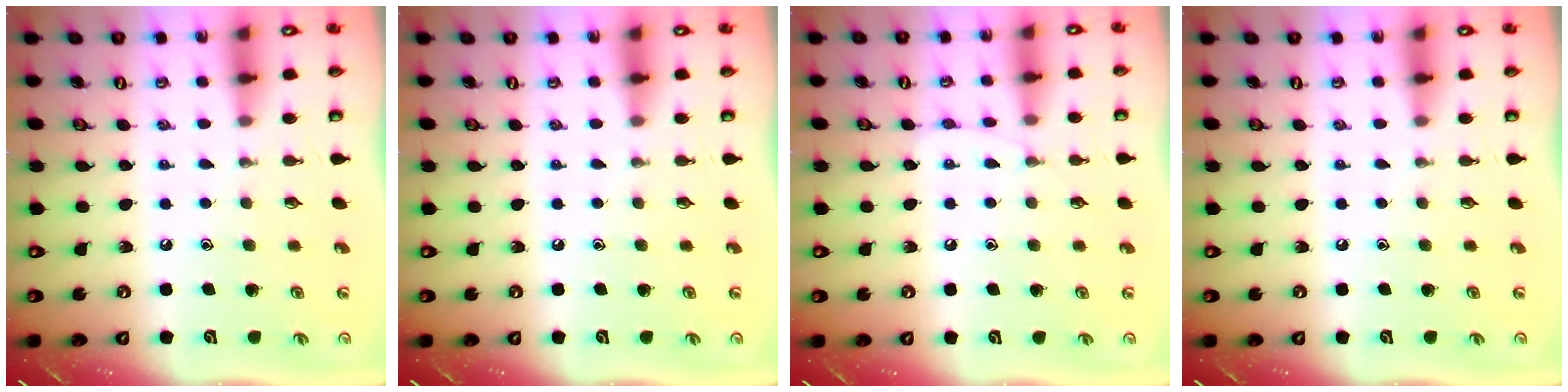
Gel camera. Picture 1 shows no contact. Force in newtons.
{"total": 0.0}
{"total": 5.8, "press": 5.8, "slide": 0.8}
{"total": 0.0}